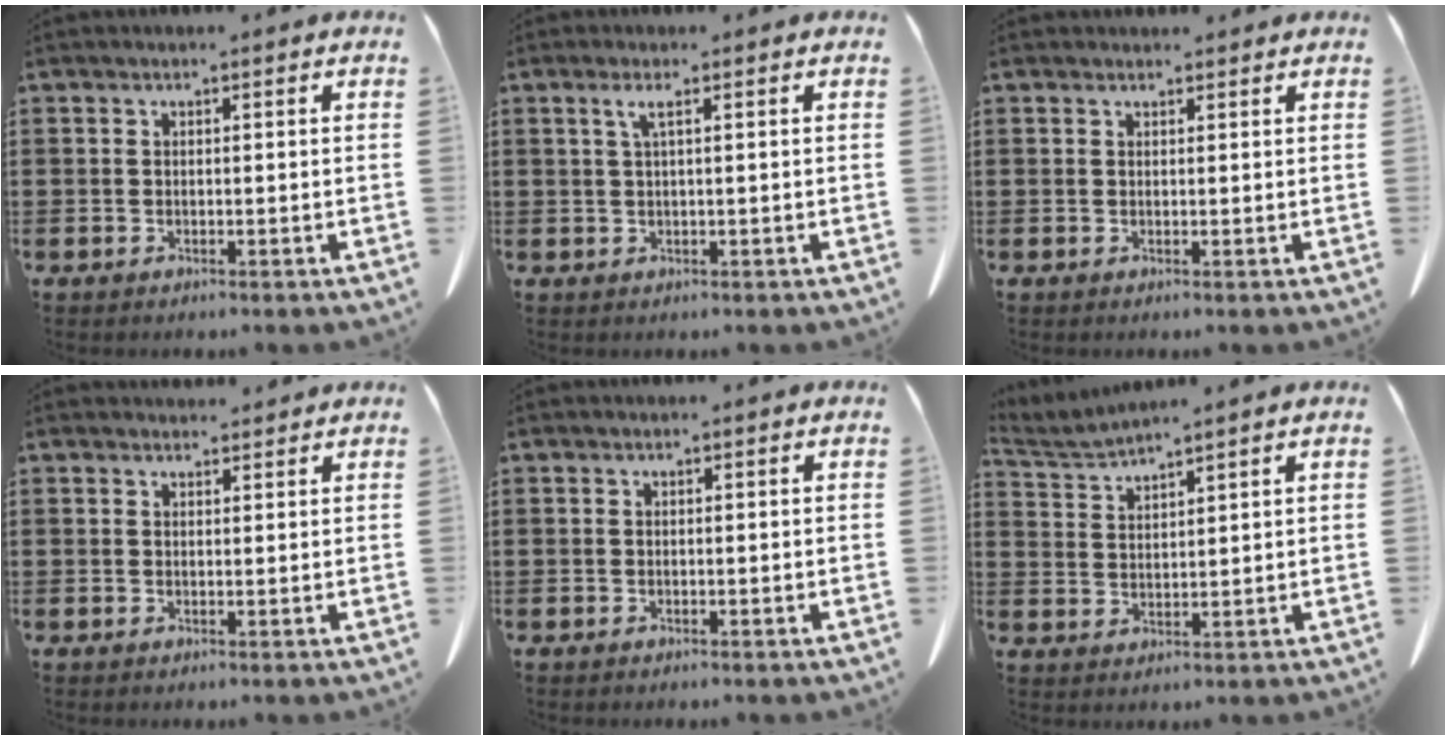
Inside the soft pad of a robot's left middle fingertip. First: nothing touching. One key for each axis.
{"total": 1.8, "fx": 0.6, "fy": 0.1, "fz": 1.6, "tx": -0.034, "ty": 0.001, "tz": 0.010}
{"total": 0.8, "fx": 0.8, "fy": 0.3, "fz": 0.1, "tx": -0.005, "ty": 0.001, "tz": 0.015}
{"total": 1.6, "fx": 1.5, "fy": 0.4, "fz": 0.2, "tx": 0.001, "ty": -0.001, "tz": 0.028}
{"total": 0.0}
{"total": 2.7, "fx": 2.6, "fy": -0.1, "fz": 0.7, "tx": -0.025, "ty": -0.012, "tz": 0.046}